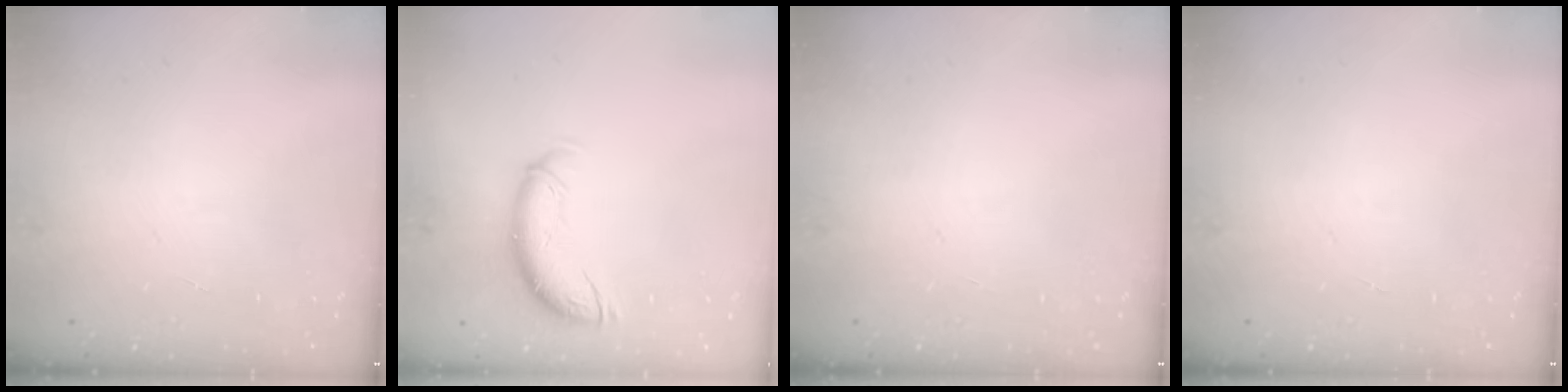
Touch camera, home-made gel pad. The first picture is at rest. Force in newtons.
{"total": 10.7, "press": 10.6, "slide": 1.5}
{"total": 0.0}
{"total": 0.0}